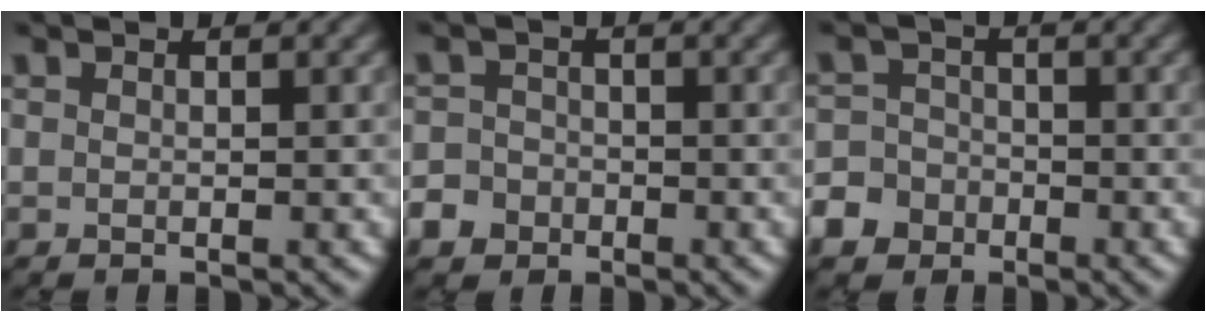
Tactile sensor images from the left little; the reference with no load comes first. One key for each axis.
{"total": 3.7, "fx": -2.1, "fy": 3.0, "fz": 0.7, "tx": 0.002, "ty": -0.005, "tz": -0.046}
{"total": 5.7, "fx": -3.5, "fy": 4.4, "fz": 1.1, "tx": -0.013, "ty": -0.013, "tz": -0.075}